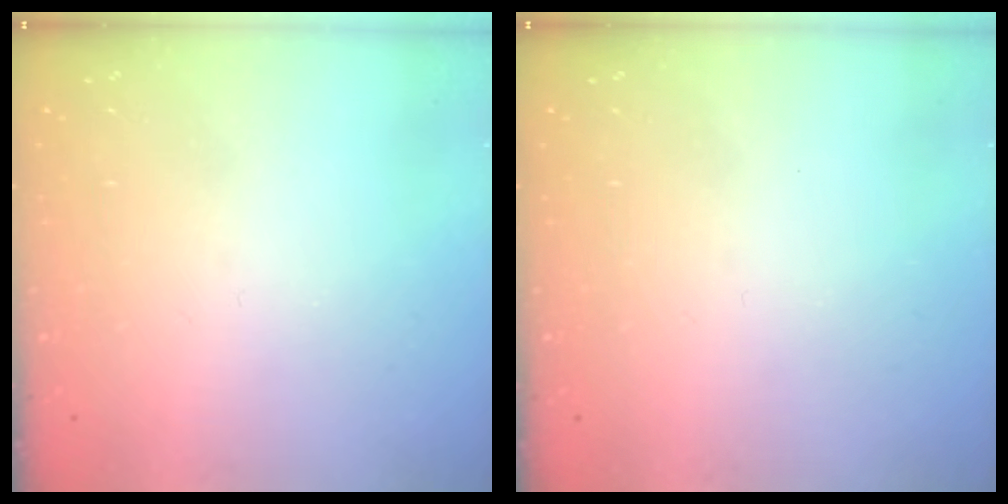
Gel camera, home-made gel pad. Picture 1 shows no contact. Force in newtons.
{"total": 0.0}